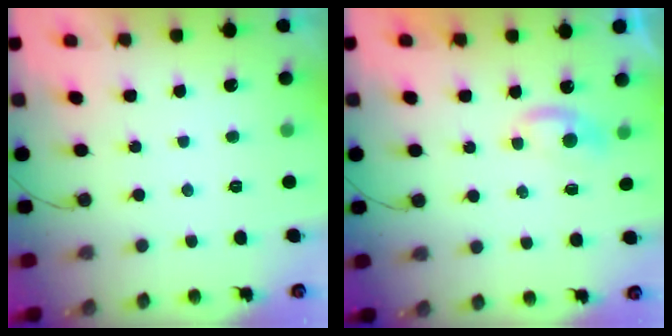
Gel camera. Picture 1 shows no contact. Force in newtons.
{"total": 5.4, "press": 5.3, "slide": 0.5}